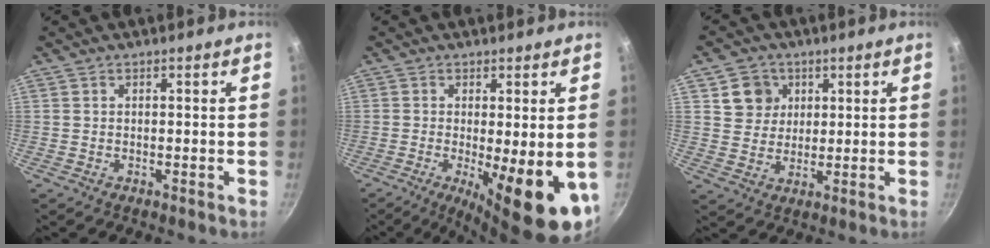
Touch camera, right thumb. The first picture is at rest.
{"total": 13.9, "force": [-3.2, 3.8, 13.0], "torque": [-0.173, -0.014, -0.036]}
{"total": 6.7, "force": [2.4, 6.0, 1.8], "torque": [0.004, -0.002, 0.040]}